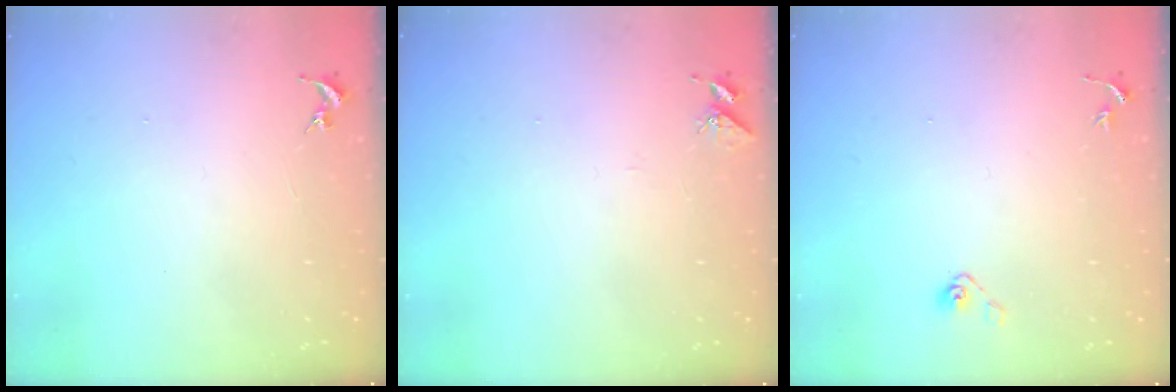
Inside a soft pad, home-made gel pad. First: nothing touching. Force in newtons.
{"total": 5.0, "press": 5.0, "slide": 0.4}
{"total": 3.8, "press": 3.3, "slide": 1.8}